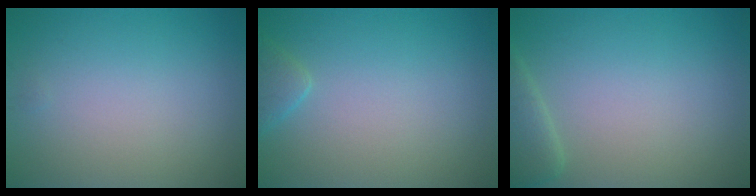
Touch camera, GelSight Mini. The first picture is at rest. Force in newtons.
{"total": 1.6, "press": 1.6, "slide": 0.1}
{"total": 2.2, "press": 2.2, "slide": 0.3}